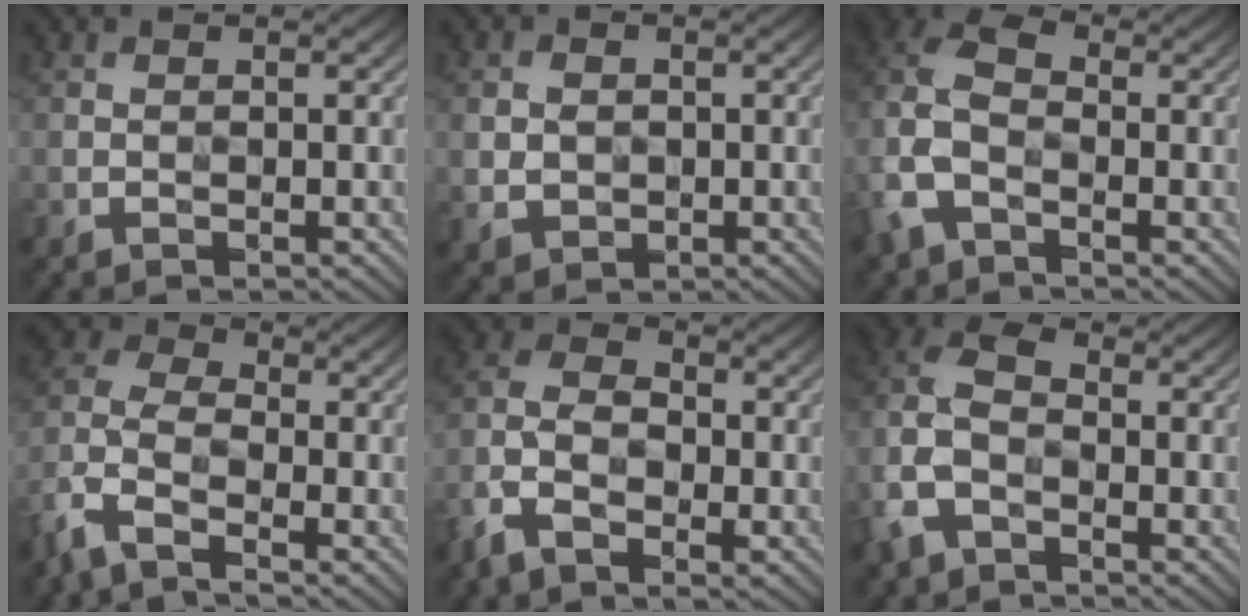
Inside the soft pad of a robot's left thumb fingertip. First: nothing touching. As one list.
[{"total": 2.9, "force": [-0.1, 2.5, 1.4], "torque": [-0.041, -0.006, 0.005]}, {"total": 7.6, "force": [-1.8, 5.1, 5.4], "torque": [-0.137, 0.009, -0.054]}, {"total": 7.9, "force": [-4.8, 3.6, 5.1], "torque": [-0.127, -0.008, -0.116]}, {"total": 8.3, "force": [-4.1, 4.8, 5.5], "torque": [-0.130, -0.009, -0.092]}, {"total": 8.0, "force": [-2.9, 5.1, 5.4], "torque": [-0.141, 0.004, -0.073]}]